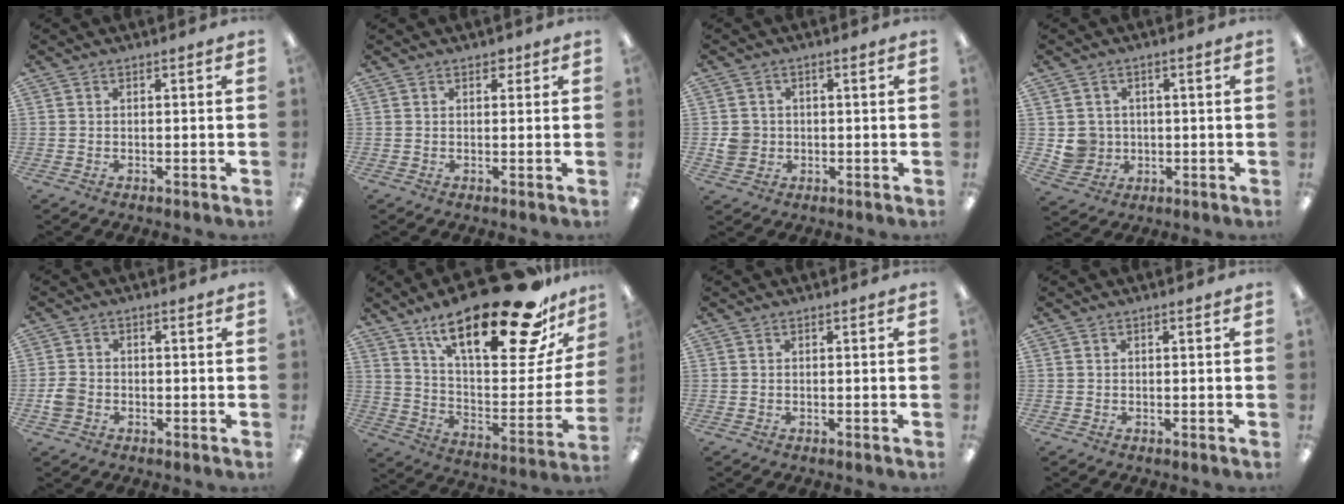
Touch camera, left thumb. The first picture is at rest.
{"total": 1.7, "force": [1.0, 1.1, 0.8], "torque": [-0.001, -0.004, 0.014]}
{"total": 4.2, "force": [-0.3, 4.0, 1.3], "torque": [-0.018, 0.006, -0.005]}
{"total": 5.4, "force": [0.4, 5.3, 0.8], "torque": [-0.013, 0.006, 0.013]}
{"total": 3.4, "force": [-1.3, 2.7, 1.7], "torque": [-0.026, 0.009, -0.023]}
{"total": 28.9, "force": [19.0, 8.8, 20.0], "torque": [-0.291, -0.123, 0.307]}
{"total": 0.0}
{"total": 0.0}